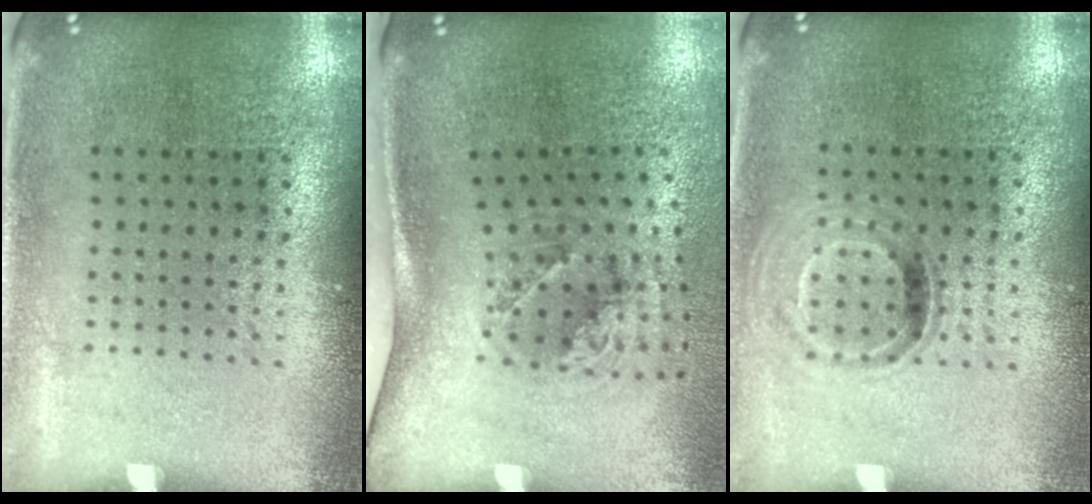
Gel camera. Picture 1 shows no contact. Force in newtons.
{"total": 1.9, "press": 1.2, "slide": 1.4}
{"total": 1.0, "press": 0.8, "slide": 0.6}